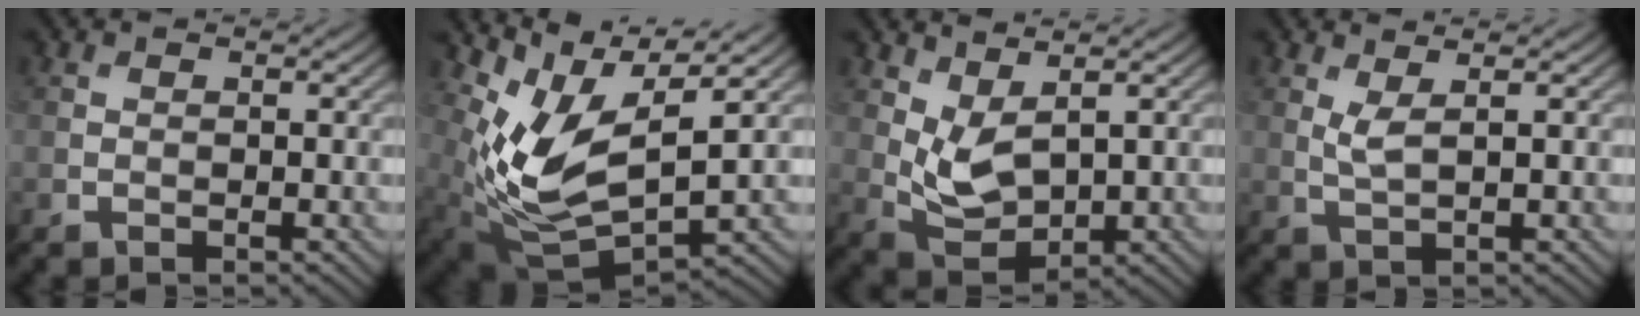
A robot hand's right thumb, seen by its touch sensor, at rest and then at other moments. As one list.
[{"total": 9.9, "force": [3.2, 4.7, 8.1], "torque": [-0.182, -0.009, 0.070]}, {"total": 5.5, "force": [2.5, 2.7, 4.0], "torque": [-0.098, -0.008, 0.055]}, {"total": 2.2, "force": [1.1, 0.4, 1.8], "torque": [-0.046, -0.001, 0.025]}]